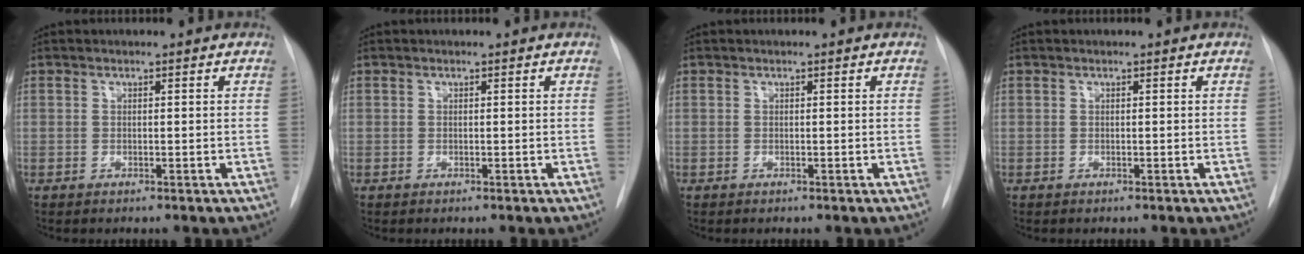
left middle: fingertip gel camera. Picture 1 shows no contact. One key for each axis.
{"total": 0.0}
{"total": 0.0}
{"total": 0.0}